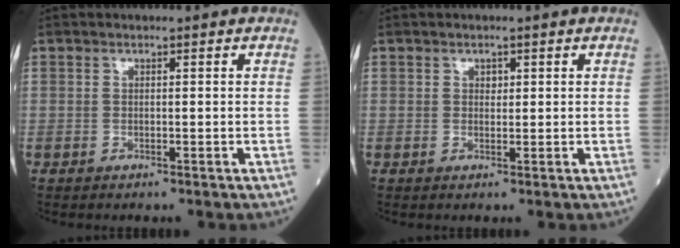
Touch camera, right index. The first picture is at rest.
{"total": 0.9, "force": [0.4, 0.7, 0.5], "torque": [-0.003, -0.001, 0.005]}